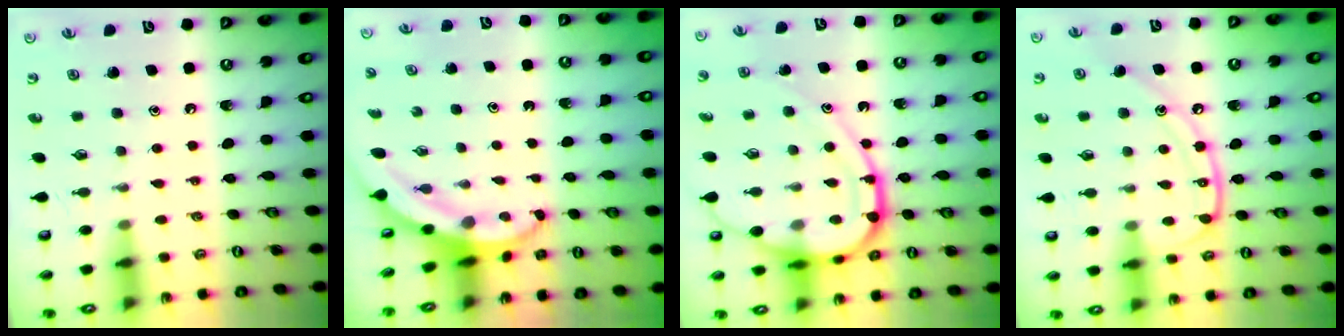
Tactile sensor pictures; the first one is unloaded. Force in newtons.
{"total": 4.0, "press": 3.9, "slide": 0.5}
{"total": 17.0, "press": 16.9, "slide": 2.0}
{"total": 13.7, "press": 13.6, "slide": 1.6}